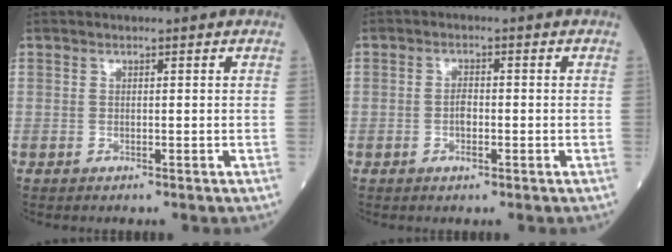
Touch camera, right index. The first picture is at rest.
{"total": 2.2, "force": [-0.6, 1.0, 1.8], "torque": [-0.033, 0.003, -0.011]}